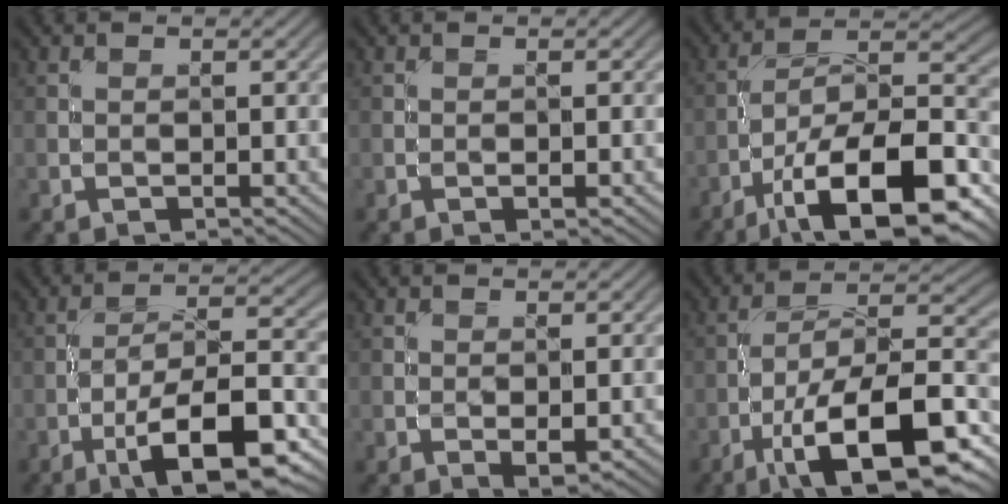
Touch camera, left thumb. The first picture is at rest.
{"total": 0.8, "force": [-0.3, 0.2, 0.7], "torque": [-0.013, 0.000, -0.005]}
{"total": 17.9, "force": [-10.1, 6.6, 13.2], "torque": [-0.200, -0.008, -0.175]}
{"total": 14.0, "force": [-7.6, 4.1, 11.0], "torque": [-0.183, 0.000, -0.128]}
{"total": 2.3, "force": [-0.7, 1.1, 2.0], "torque": [-0.032, -0.005, -0.007]}
{"total": 17.1, "force": [-8.4, 6.0, 13.6], "torque": [-0.211, -0.004, -0.148]}